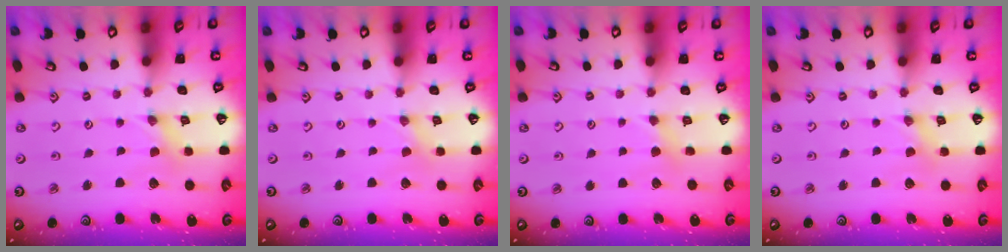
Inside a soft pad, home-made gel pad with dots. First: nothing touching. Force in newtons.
{"total": 0.0}
{"total": 3.0, "press": 3.0, "slide": 0.4}
{"total": 0.9, "press": 0.9, "slide": 0.1}